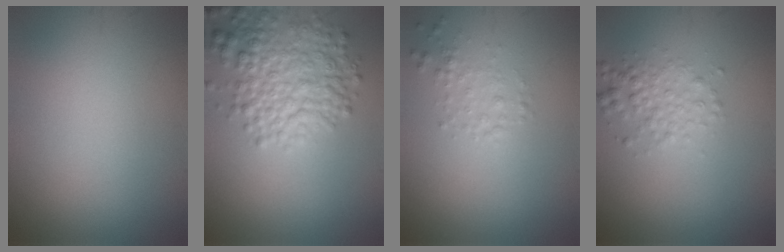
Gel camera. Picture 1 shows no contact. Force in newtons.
{"total": 5.8, "press": 5.8, "slide": 0.3}
{"total": 1.4, "press": 1.4, "slide": 0.1}
{"total": 2.4, "press": 2.4, "slide": 0.0}